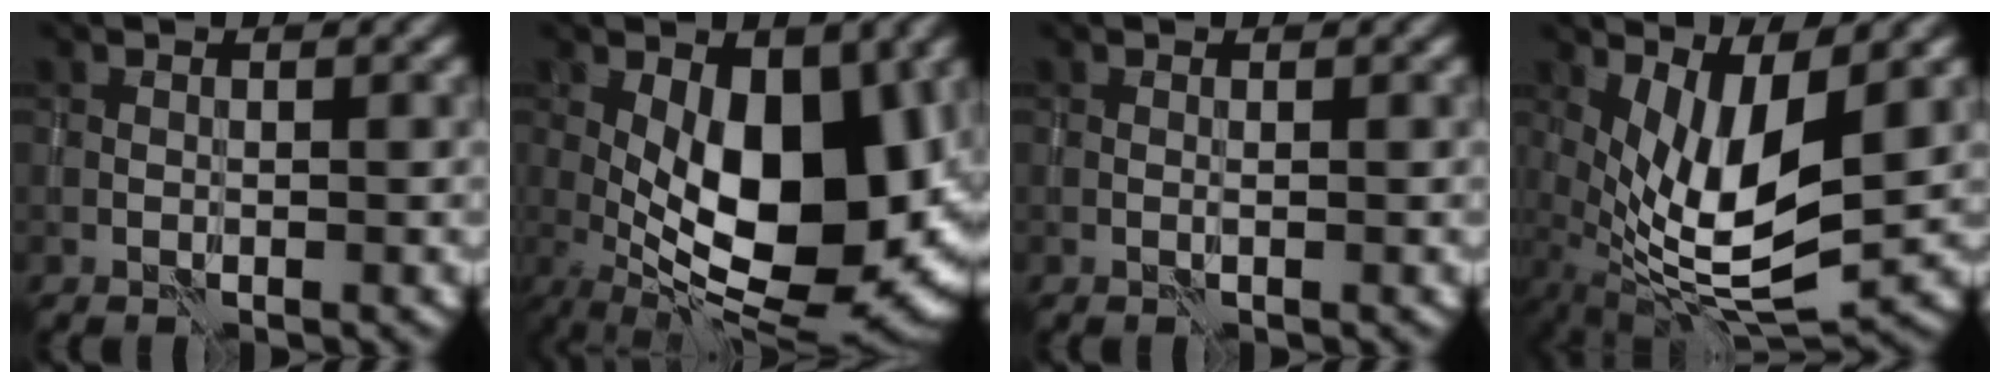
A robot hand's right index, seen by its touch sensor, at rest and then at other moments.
{"total": 14.0, "force": [0.3, 6.6, 12.4], "torque": [-0.174, -0.009, 0.003]}
{"total": 0.0}
{"total": 8.5, "force": [1.3, 2.5, 8.0], "torque": [-0.161, -0.013, 0.026]}